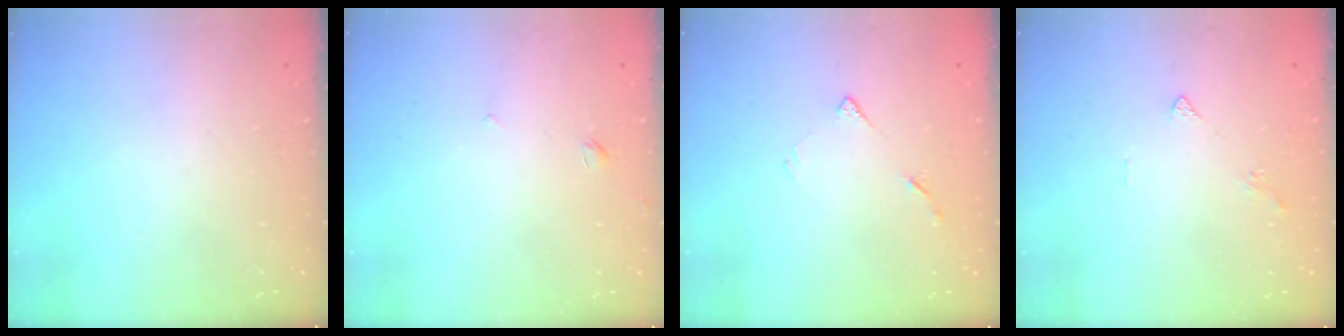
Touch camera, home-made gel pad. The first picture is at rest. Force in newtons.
{"total": 1.7, "press": 1.6, "slide": 0.5}
{"total": 5.0, "press": 5.0, "slide": 0.6}
{"total": 2.0, "press": 1.9, "slide": 0.6}